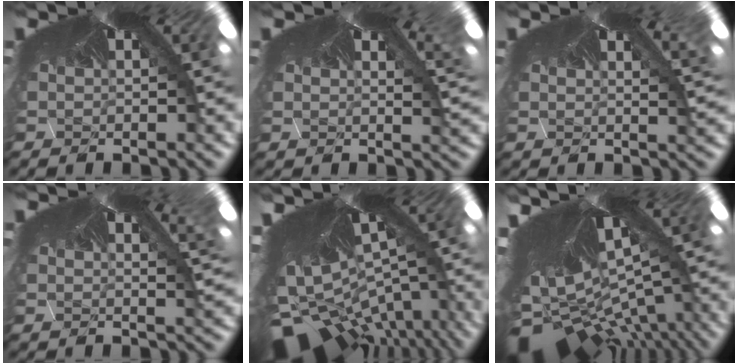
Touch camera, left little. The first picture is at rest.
{"total": 3.0, "force": [2.5, 0.9, 1.3], "torque": [-0.019, 0.014, 0.036]}
{"total": 2.2, "force": [2.0, 0.5, 0.8], "torque": [-0.019, 0.014, 0.022]}
{"total": 2.5, "force": [2.2, 0.5, 0.9], "torque": [-0.014, 0.011, 0.027]}
{"total": 8.7, "force": [-8.7, 0.0, 0.3], "torque": [-0.017, -0.113, -0.088]}
{"total": 7.7, "force": [-7.5, 0.5, 1.9], "torque": [-0.043, -0.110, -0.075]}